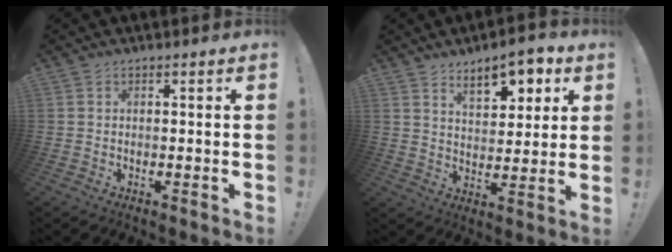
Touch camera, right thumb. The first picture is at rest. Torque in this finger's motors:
{"motor_torque": [0.03, 0.08, 0.63, 0.77, 0.01]}